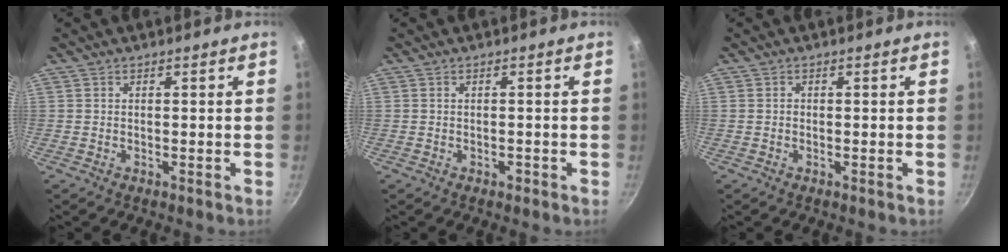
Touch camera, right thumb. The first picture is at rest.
{"total": 0.9, "force": [-0.5, 0.6, 0.5], "torque": [-0.005, 0.004, -0.006]}
{"total": 0.5, "force": [-0.1, 0.5, 0.2], "torque": [-0.001, 0.002, -0.002]}